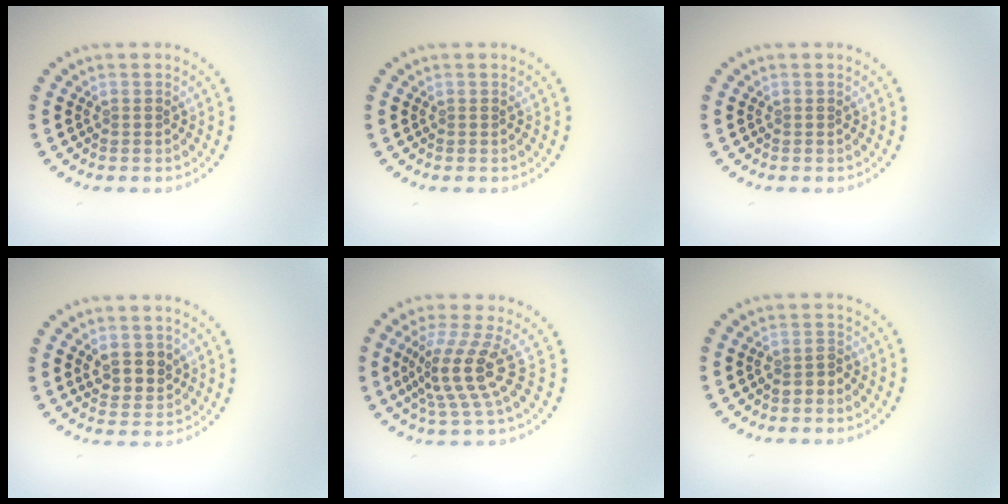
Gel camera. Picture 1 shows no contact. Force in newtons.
{"total": 0.0}
{"total": 0.0}
{"total": 2.6, "press": 2.4, "slide": 0.9}
{"total": 4.5, "press": 3.2, "slide": 3.1}
{"total": 1.4, "press": 1.2, "slide": 0.7}